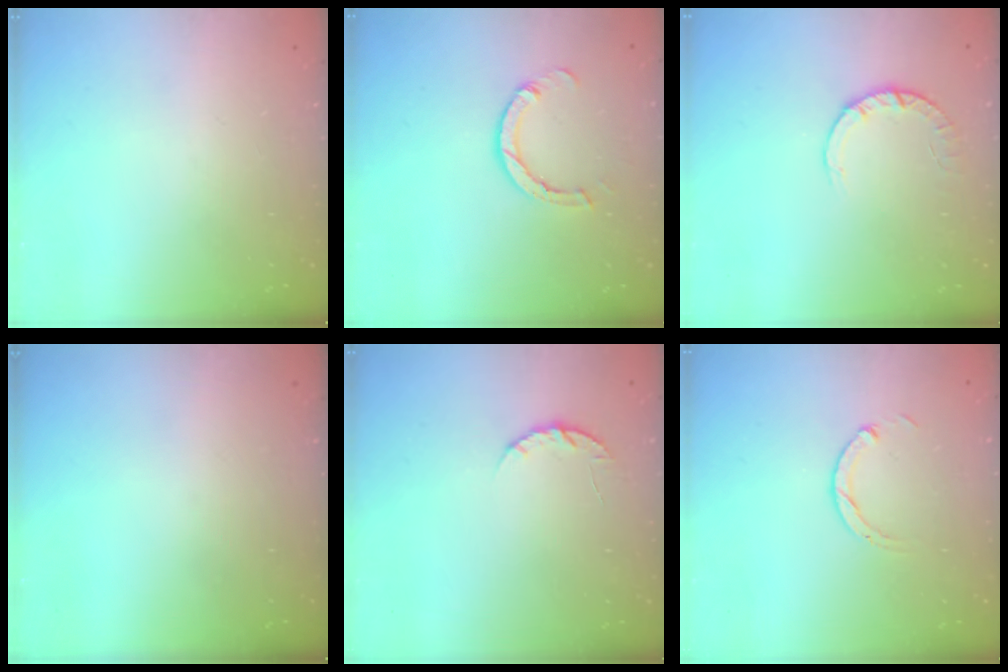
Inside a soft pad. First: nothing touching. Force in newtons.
{"total": 3.6, "press": 3.6, "slide": 0.2}
{"total": 2.8, "press": 2.8, "slide": 0.4}
{"total": 0.0}
{"total": 4.9, "press": 4.8, "slide": 0.7}
{"total": 3.0, "press": 2.9, "slide": 0.4}